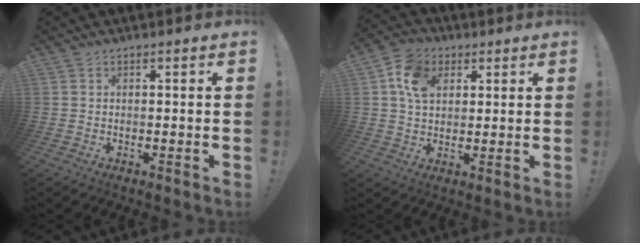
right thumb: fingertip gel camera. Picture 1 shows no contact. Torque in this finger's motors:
{"motor_torque": [0.17, 0.15, 0.16, 0.29, 0.03]}